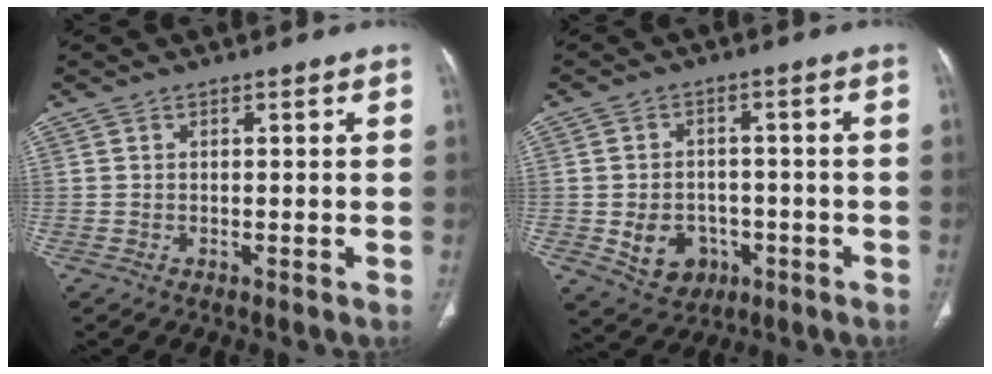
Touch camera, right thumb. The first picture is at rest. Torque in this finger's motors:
{"motor_torque": [-0.29, 0.44, 0.17, 0.54, 0.04]}